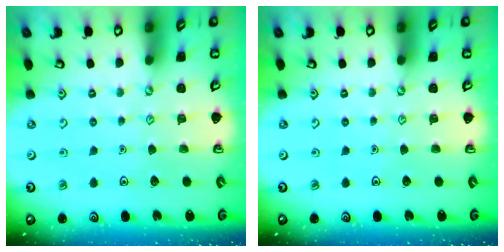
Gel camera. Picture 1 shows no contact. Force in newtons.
{"total": 0.0}